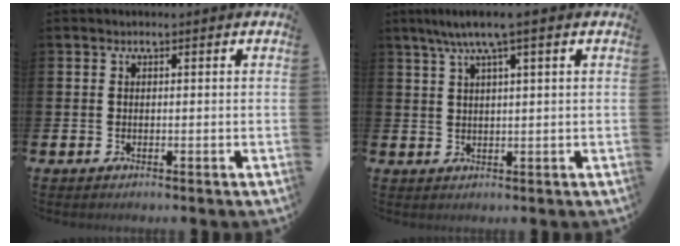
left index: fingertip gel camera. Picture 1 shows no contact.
{"total": 4.6, "force": [3.1, 0.3, 3.4], "torque": [-0.076, 0.000, 0.054]}